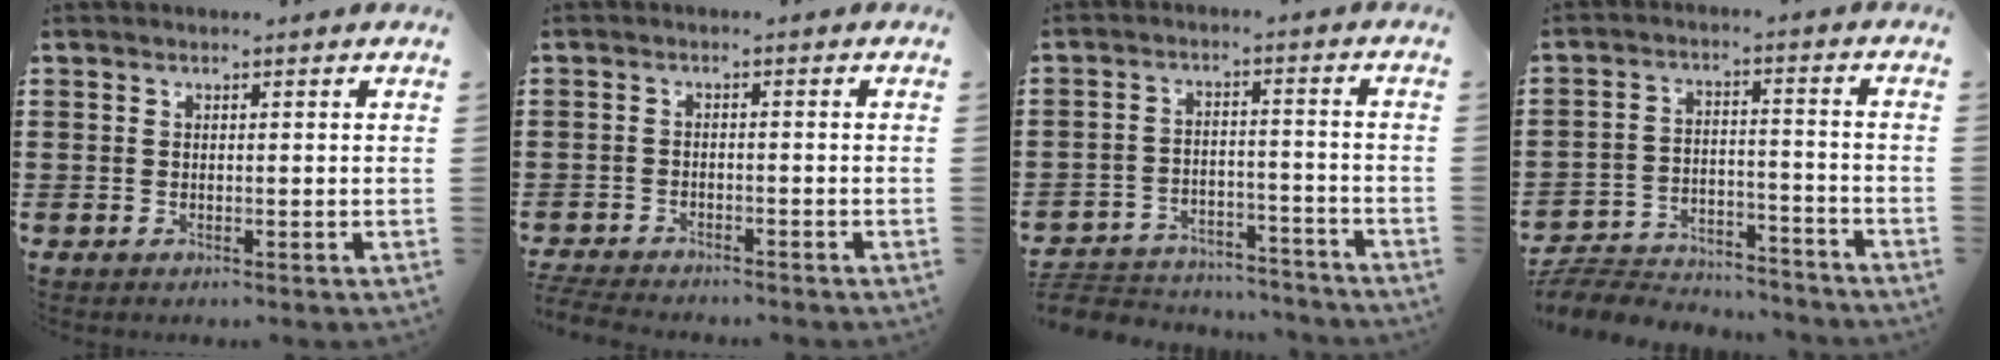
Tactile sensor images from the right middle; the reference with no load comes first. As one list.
[{"total": 2.8, "force": [-2.8, 0.1, 0.2], "torque": [-0.017, -0.008, -0.062]}, {"total": 4.8, "force": [-4.7, 0.9, 0.2], "torque": [-0.013, 0.007, -0.098]}, {"total": 6.3, "force": [-6.1, 1.0, 1.0], "torque": [-0.026, 0.008, -0.124]}]